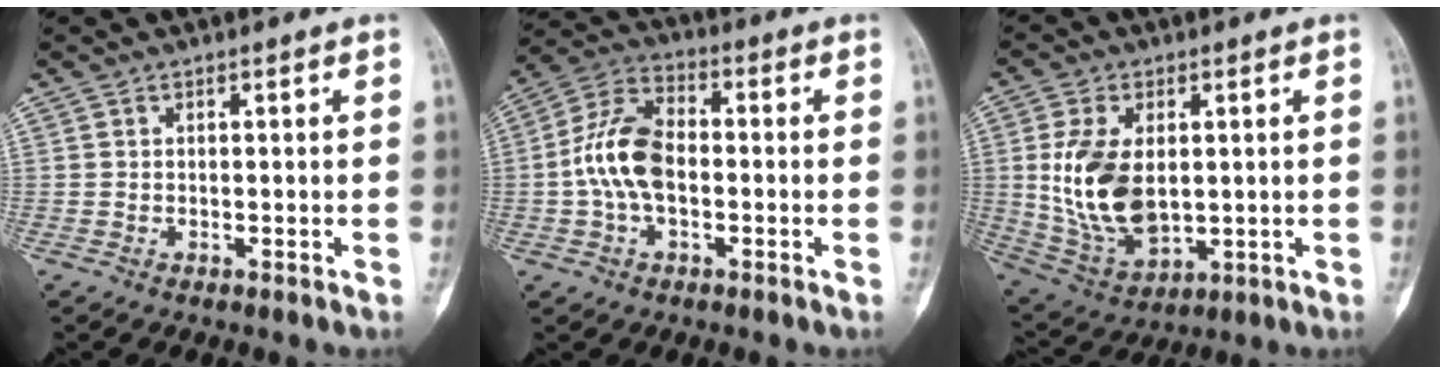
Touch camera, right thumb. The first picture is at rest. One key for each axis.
{"total": 11.1, "fx": -1.0, "fy": 6.6, "fz": 8.9, "tx": -0.175, "ty": 0.034, "tz": -0.027}
{"total": 14.6, "fx": 1.1, "fy": 8.7, "fz": 11.6, "tx": -0.218, "ty": -0.013, "tz": 0.039}